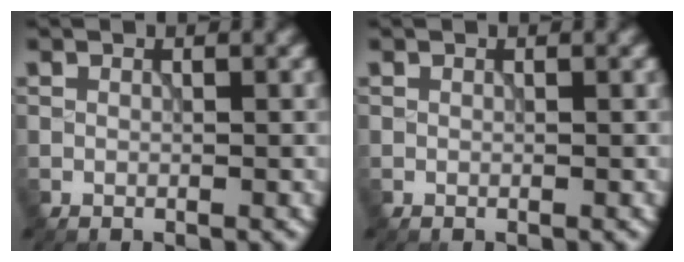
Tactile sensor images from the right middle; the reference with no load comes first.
{"total": 0.0}